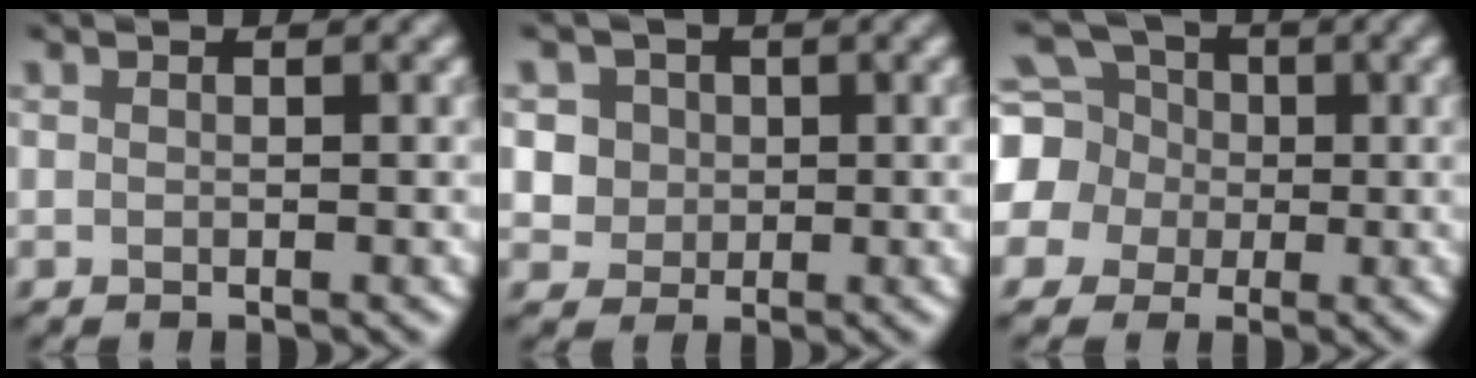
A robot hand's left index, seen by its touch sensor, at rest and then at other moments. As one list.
[{"total": 3.5, "force": [0.6, 3.4, 0.9], "torque": [-0.027, 0.020, 0.022]}, {"total": 8.8, "force": [0.6, 8.2, 3.2], "torque": [-0.104, 0.022, -0.007]}]